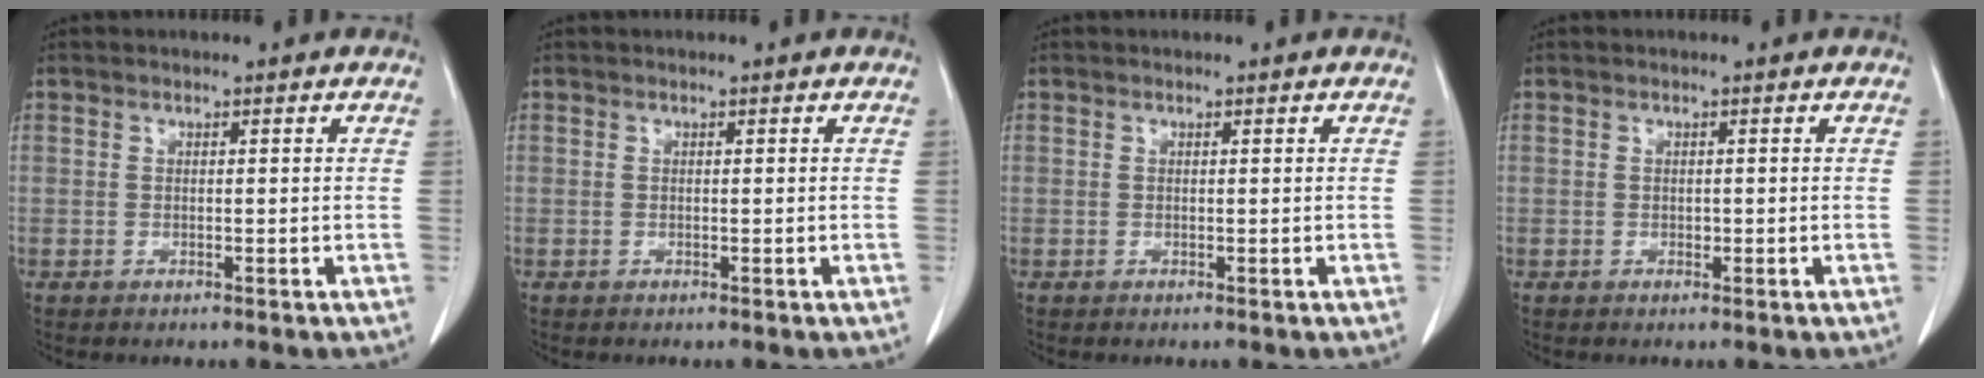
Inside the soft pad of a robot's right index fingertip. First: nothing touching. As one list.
[{"total": 0.0}, {"total": 0.0}, {"total": 0.5, "force": [-0.1, 0.4, 0.3], "torque": [-0.004, 0.001, -0.002]}]